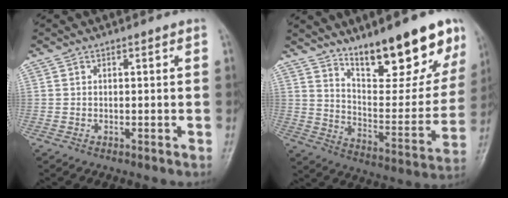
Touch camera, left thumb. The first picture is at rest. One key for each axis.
{"total": 20.2, "fx": 13.7, "fy": 6.2, "fz": 13.4, "tx": -0.143, "ty": -0.088, "tz": 0.218}